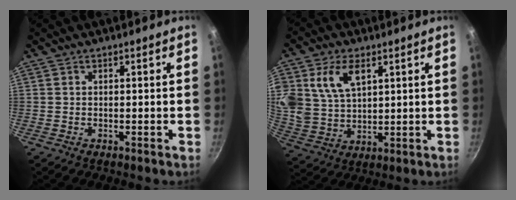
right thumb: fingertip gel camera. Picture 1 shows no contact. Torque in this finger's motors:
{"motor_torque": [-0.52, 1.18, 0.62, 0.75, 0.14]}